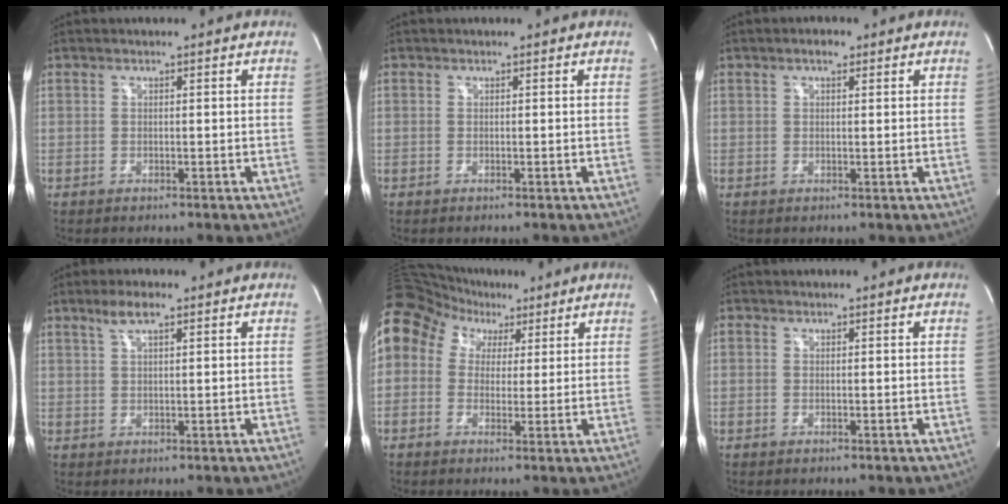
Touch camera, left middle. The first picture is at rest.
{"total": 0.0}
{"total": 1.9, "force": [1.1, 0.8, 1.3], "torque": [-0.023, 0.007, 0.016]}
{"total": 3.6, "force": [2.3, 0.7, 2.7], "torque": [-0.057, 0.009, 0.047]}
{"total": 12.0, "force": [5.8, 9.5, 4.7], "torque": [-0.101, 0.073, 0.102]}
{"total": 1.5, "force": [-0.6, -0.9, -1.1], "torque": [0.025, -0.010, -0.013]}